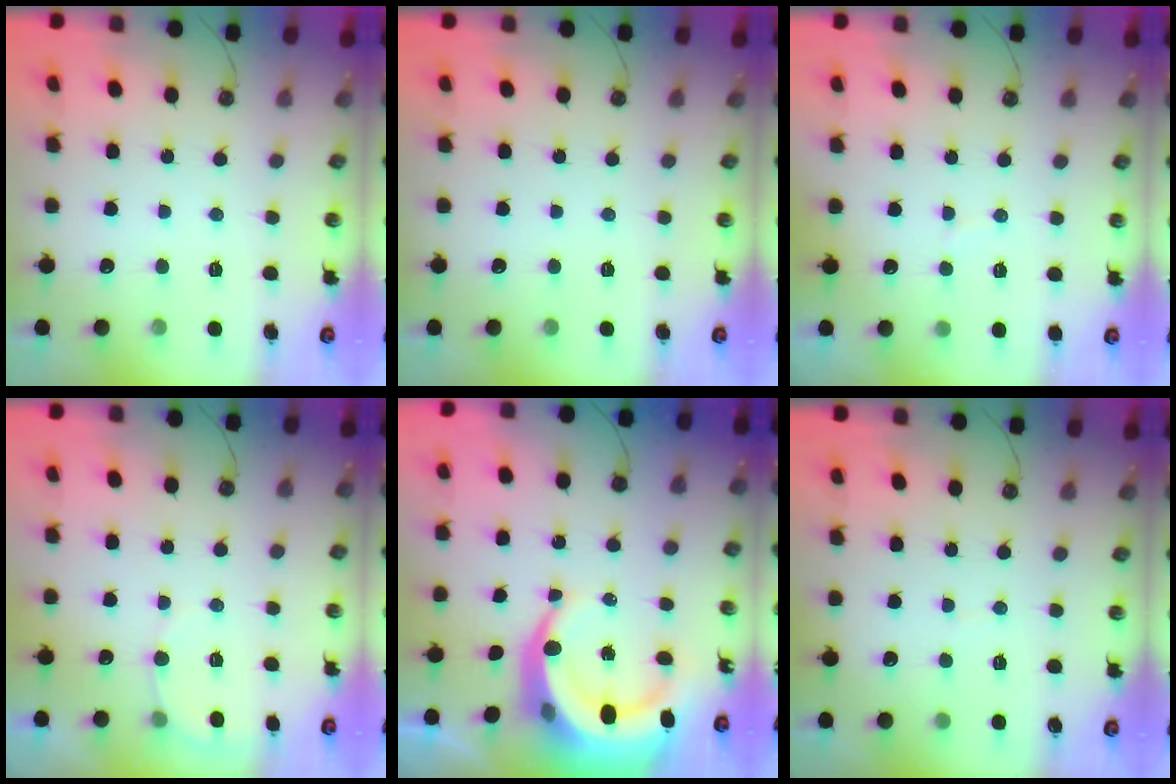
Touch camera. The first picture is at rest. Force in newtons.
{"total": 0.0}
{"total": 2.3, "press": 2.0, "slide": 1.2}
{"total": 5.2, "press": 5.1, "slide": 1.0}
{"total": 13.6, "press": 13.4, "slide": 2.5}
{"total": 2.3, "press": 2.3, "slide": 0.3}